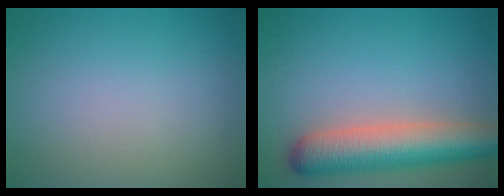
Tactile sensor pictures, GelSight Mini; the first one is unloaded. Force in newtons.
{"total": 7.4, "press": 7.4, "slide": 0.5}